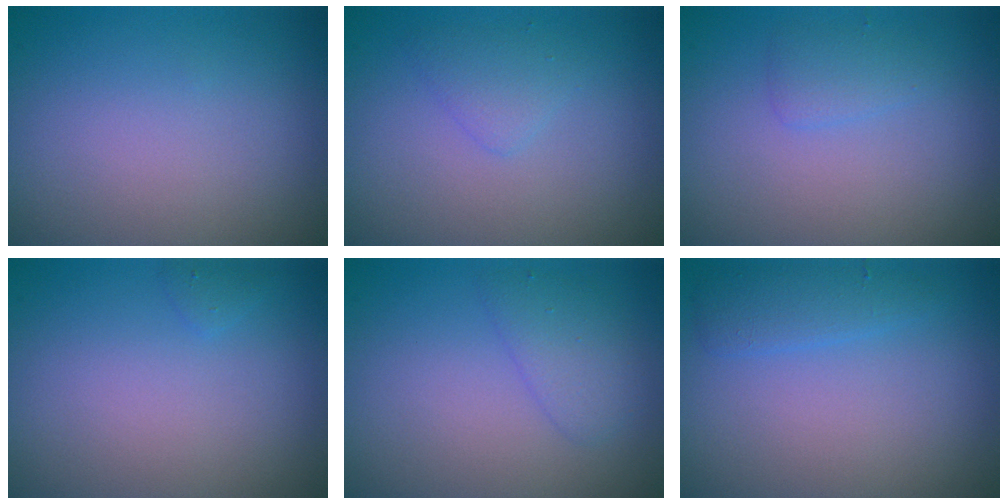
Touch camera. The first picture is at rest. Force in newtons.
{"total": 1.4, "press": 1.4, "slide": 0.1}
{"total": 1.2, "press": 1.2, "slide": 0.1}
{"total": 0.6, "press": 0.6, "slide": 0.0}
{"total": 1.9, "press": 1.9, "slide": 0.1}
{"total": 1.8, "press": 1.8, "slide": 0.2}